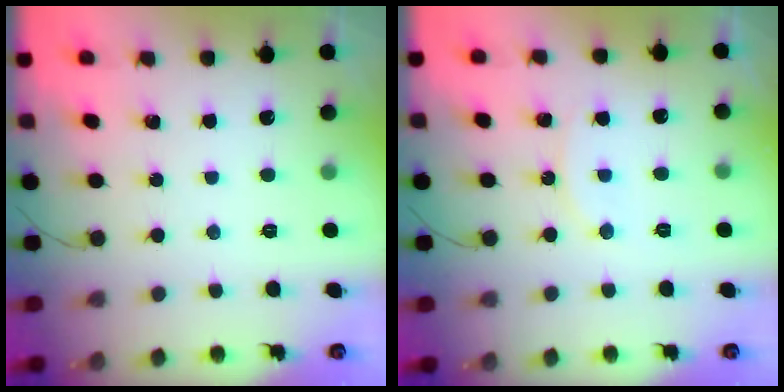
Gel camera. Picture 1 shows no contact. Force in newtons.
{"total": 6.3, "press": 6.3, "slide": 0.0}